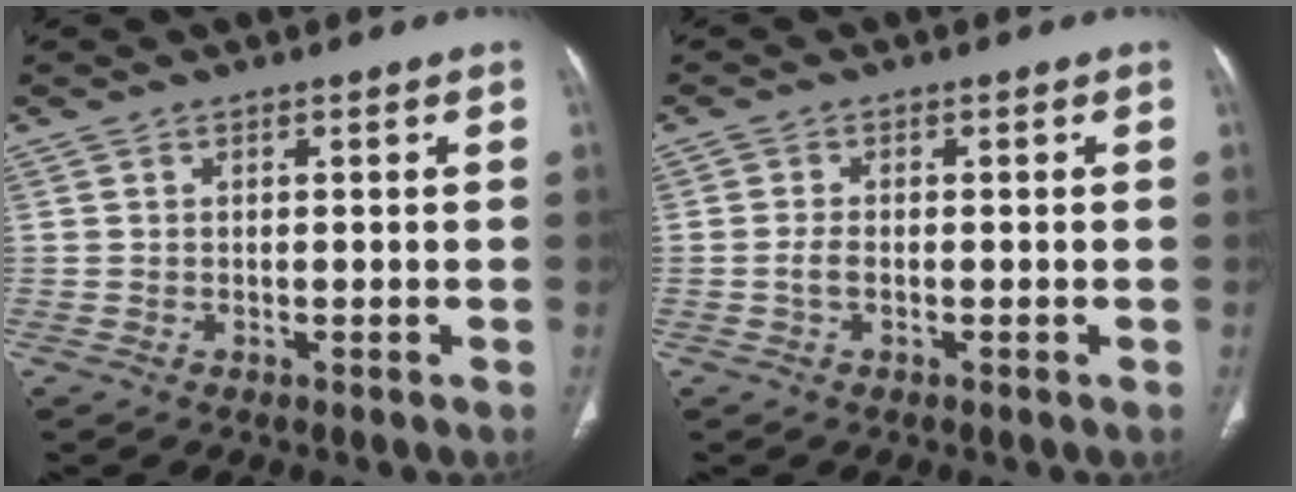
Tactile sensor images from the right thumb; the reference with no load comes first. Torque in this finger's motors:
{"motor_torque": [-0.01, 0.01, 0.29, -0.35, 0.00]}